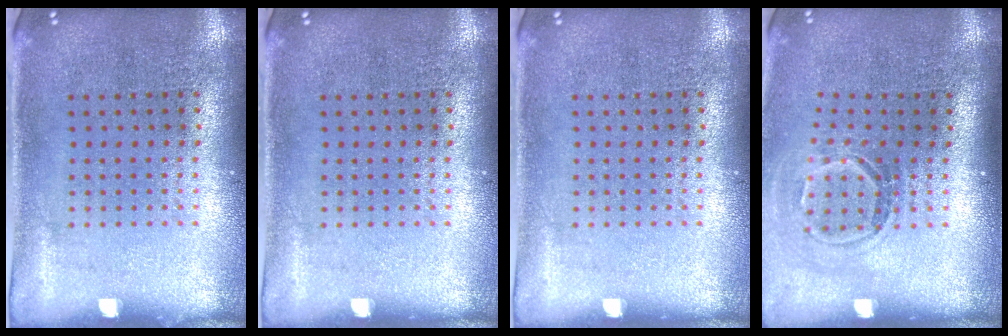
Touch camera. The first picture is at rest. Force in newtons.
{"total": 0.0}
{"total": 0.0}
{"total": 1.7, "press": 1.2, "slide": 1.2}